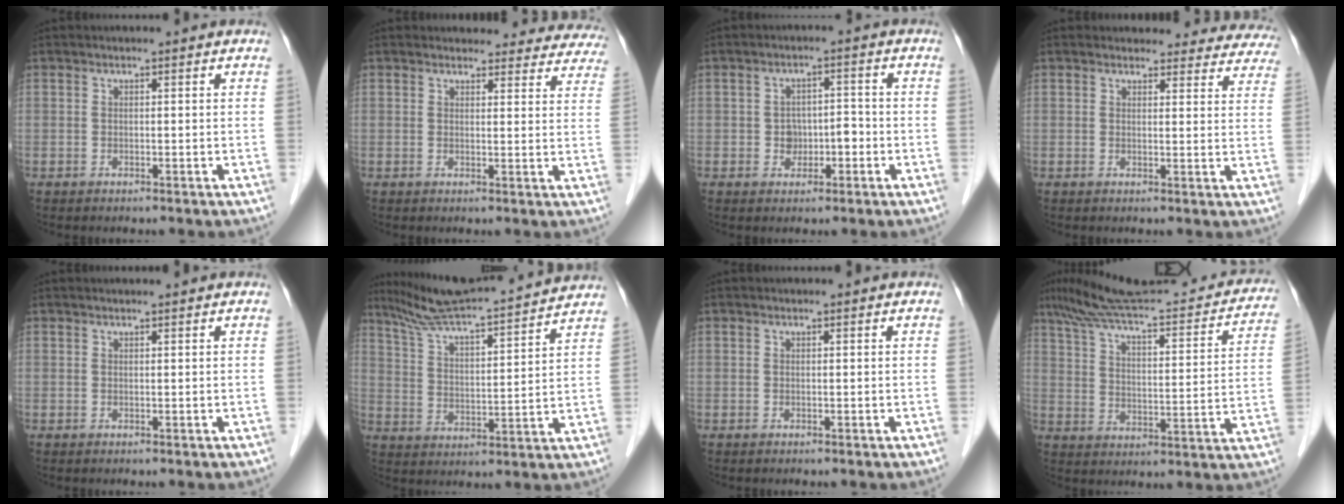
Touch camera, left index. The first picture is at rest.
{"total": 16.1, "force": [15.2, 4.7, 2.4], "torque": [0.010, -0.025, 0.148]}
{"total": 3.7, "force": [-1.3, 2.6, 2.2], "torque": [-0.032, 0.015, -0.018]}
{"total": 15.5, "force": [14.6, 4.7, 2.0], "torque": [0.018, -0.028, 0.137]}
{"total": 1.0, "force": [0.8, -0.1, 0.5], "torque": [-0.006, 0.009, 0.016]}
{"total": 18.0, "force": [16.5, 0.0, 7.1], "torque": [-0.127, 0.011, 0.251]}
{"total": 0.0}
{"total": 27.6, "force": [24.1, 3.8, 12.9], "torque": [-0.196, -0.006, 0.319]}